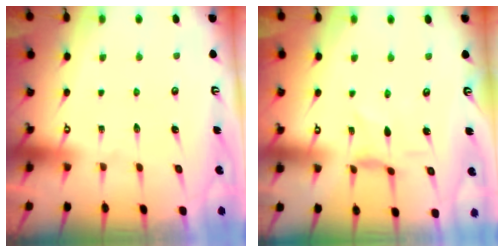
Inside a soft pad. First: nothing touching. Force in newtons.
{"total": 1.4, "press": 1.3, "slide": 0.3}